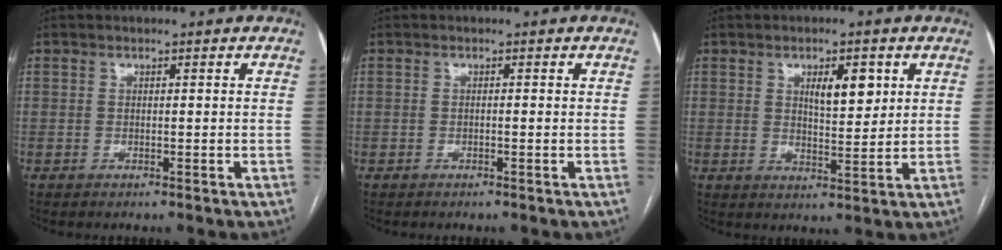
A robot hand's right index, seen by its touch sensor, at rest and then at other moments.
{"total": 0.0}
{"total": 5.6, "force": [2.2, 1.9, 4.8], "torque": [-0.080, -0.001, 0.039]}